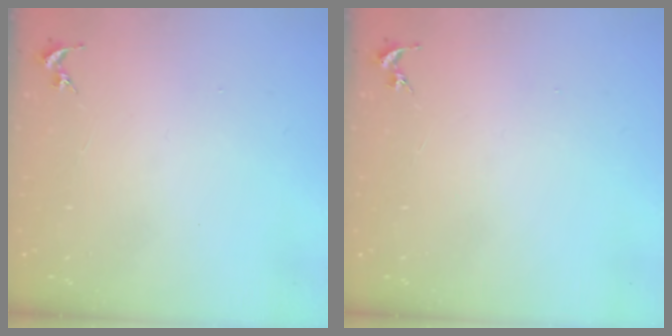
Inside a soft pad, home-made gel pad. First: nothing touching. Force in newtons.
{"total": 0.0}